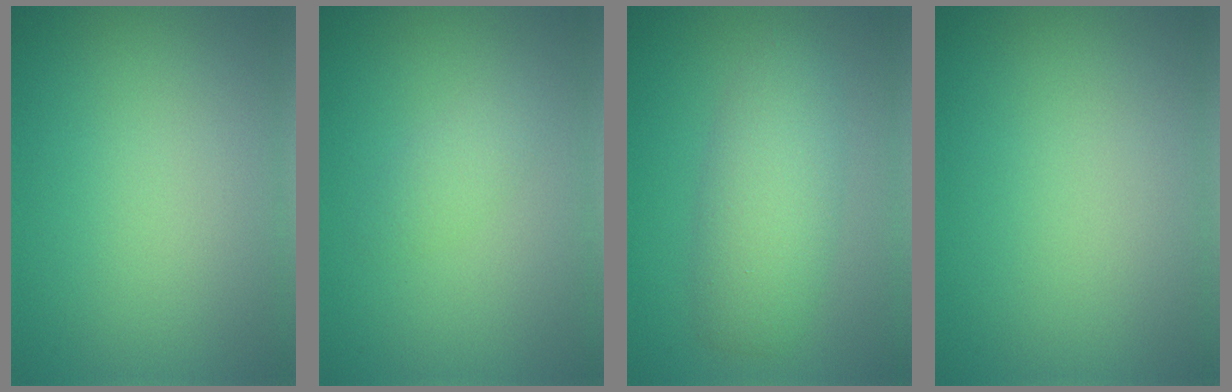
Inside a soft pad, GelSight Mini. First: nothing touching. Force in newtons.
{"total": 1.2, "press": 1.2, "slide": 0.1}
{"total": 4.3, "press": 4.3, "slide": 0.2}
{"total": 0.0}